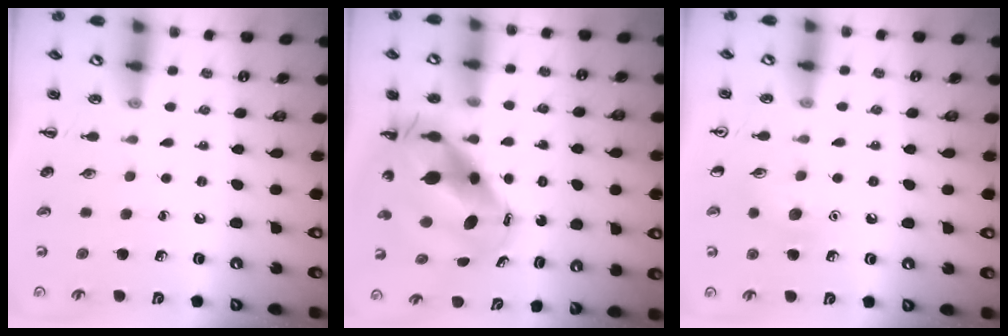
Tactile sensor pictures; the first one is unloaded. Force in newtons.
{"total": 11.1, "press": 10.7, "slide": 3.1}
{"total": 6.7, "press": 6.4, "slide": 2.1}